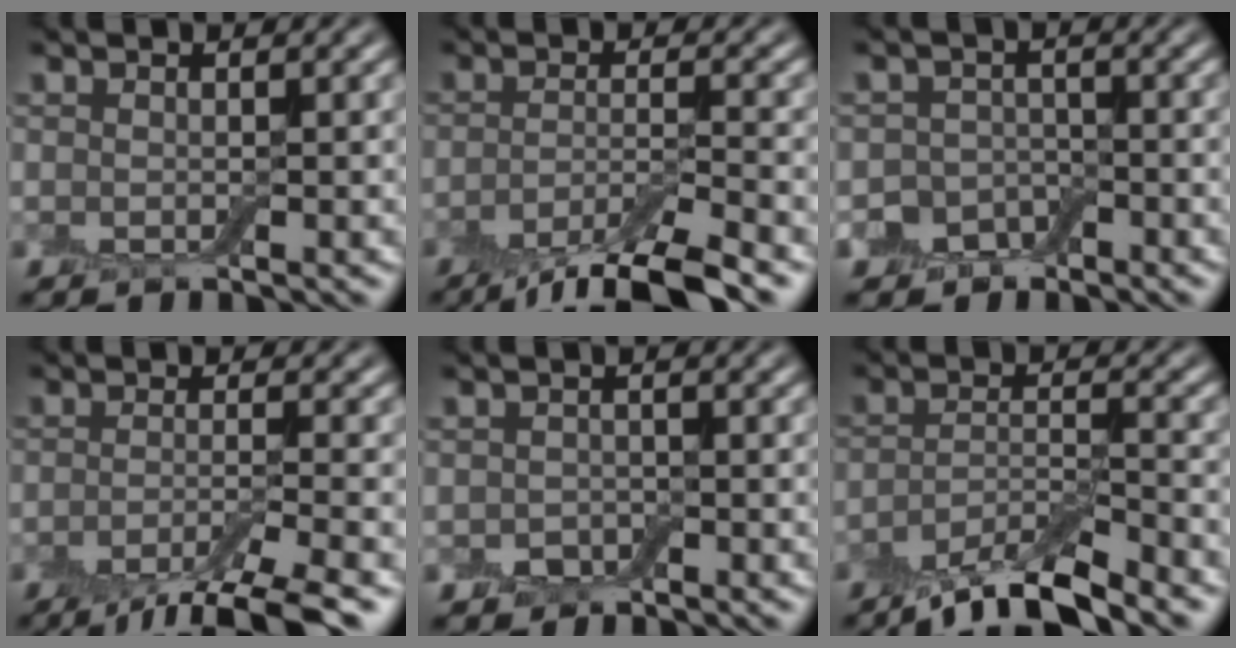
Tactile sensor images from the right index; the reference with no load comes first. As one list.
[{"total": 7.3, "force": [-5.0, 1.7, 5.0], "torque": [-0.073, -0.006, -0.092]}, {"total": 3.1, "force": [-1.9, 2.3, 0.8], "torque": [-0.006, 0.006, -0.038]}, {"total": 6.7, "force": [-4.3, 1.4, 4.9], "torque": [-0.066, -0.008, -0.079]}, {"total": 1.3, "force": [-0.7, 0.9, 0.4], "torque": [-0.004, 0.001, -0.015]}, {"total": 5.9, "force": [-4.6, 1.3, 3.5], "torque": [-0.058, -0.006, -0.087]}]